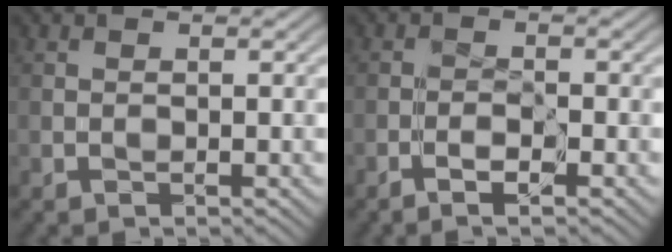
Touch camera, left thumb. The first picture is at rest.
{"total": 1.5, "force": [-1.3, -0.2, 0.9], "torque": [-0.021, 0.002, -0.025]}